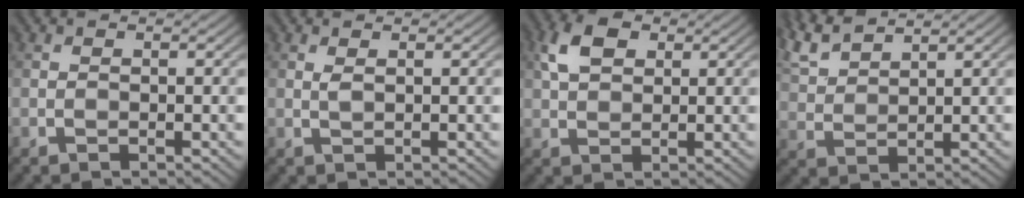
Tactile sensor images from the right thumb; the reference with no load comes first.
{"total": 0.9, "force": [0.4, 0.1, 0.8], "torque": [-0.025, 0.001, 0.009]}
{"total": 5.2, "force": [2.0, 3.2, 3.5], "torque": [-0.081, 0.010, 0.033]}
{"total": 5.9, "force": [5.1, 1.2, 2.8], "torque": [-0.081, 0.016, 0.110]}